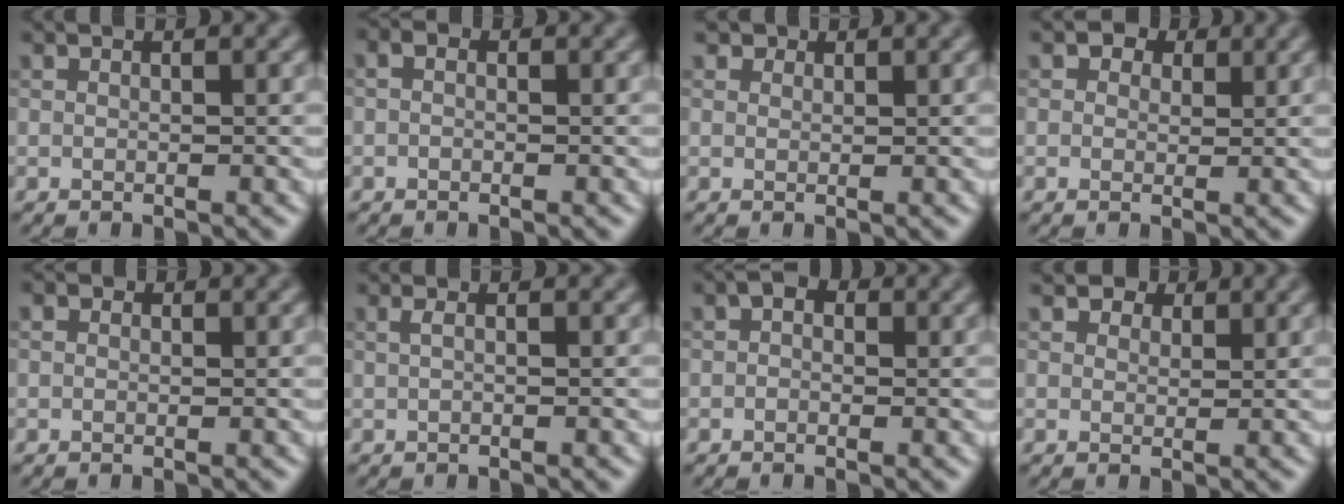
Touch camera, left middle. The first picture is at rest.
{"total": 1.2, "force": [0.2, 0.8, 0.8], "torque": [-0.018, -0.004, -0.013]}
{"total": 1.0, "force": [0.8, 0.6, 0.1], "torque": [-0.004, -0.006, 0.005]}
{"total": 2.5, "force": [1.4, 1.7, 1.1], "torque": [-0.017, -0.001, 0.005]}
{"total": 0.7, "force": [0.3, 0.6, 0.3], "torque": [-0.007, -0.005, -0.006]}
{"total": 0.7, "force": [0.0, 0.2, 0.7], "torque": [-0.018, 0.004, -0.002]}
{"total": 1.4, "force": [0.2, 1.1, 0.8], "torque": [-0.015, -0.001, -0.007]}
{"total": 2.5, "force": [1.8, 1.5, 0.9], "torque": [-0.020, -0.009, 0.023]}